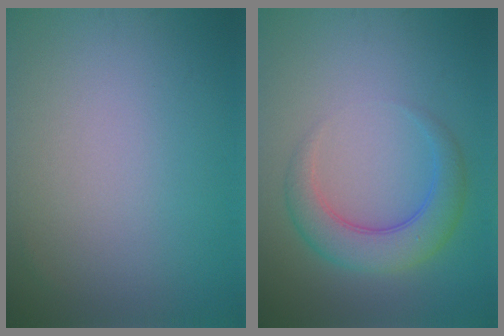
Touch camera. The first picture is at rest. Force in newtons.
{"total": 4.5, "press": 4.5, "slide": 0.2}